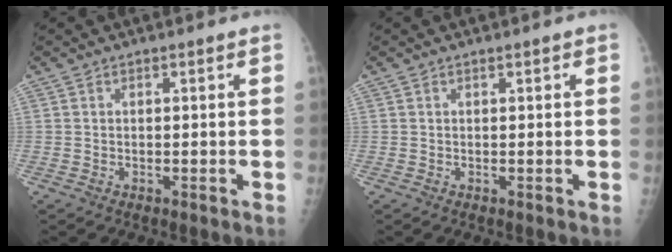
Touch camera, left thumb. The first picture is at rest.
{"total": 0.6, "force": [0.3, 0.2, 0.4], "torque": [-0.004, 0.001, 0.003]}